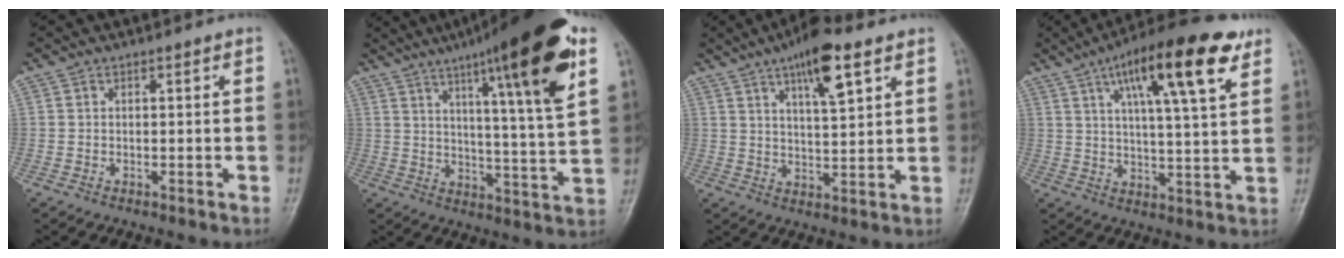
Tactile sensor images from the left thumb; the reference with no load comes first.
{"total": 22.1, "force": [11.5, 2.5, 18.7], "torque": [-0.263, -0.033, 0.168]}
{"total": 10.8, "force": [6.1, 3.0, 8.4], "torque": [-0.124, -0.024, 0.098]}
{"total": 17.6, "force": [8.9, 4.3, 14.5], "torque": [-0.213, -0.018, 0.137]}